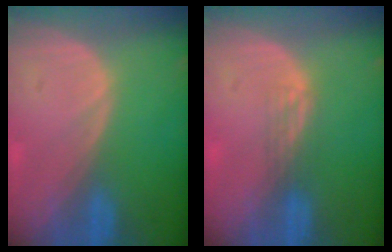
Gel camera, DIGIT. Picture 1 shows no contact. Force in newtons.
{"total": 2.1, "press": 1.6, "slide": 1.3}